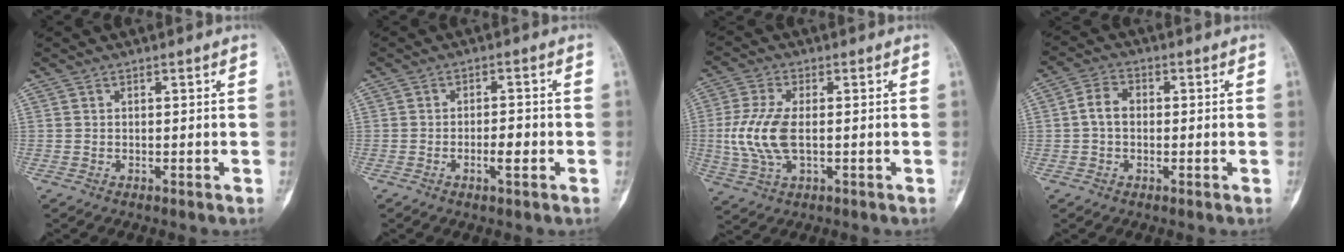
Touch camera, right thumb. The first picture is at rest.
{"total": 3.6, "force": [-1.2, 1.1, 3.2], "torque": [-0.050, 0.008, -0.022]}
{"total": 10.0, "force": [-0.3, 4.9, 8.7], "torque": [-0.205, -0.001, -0.005]}
{"total": 4.5, "force": [-0.1, 3.3, 3.1], "torque": [-0.051, 0.016, -0.010]}